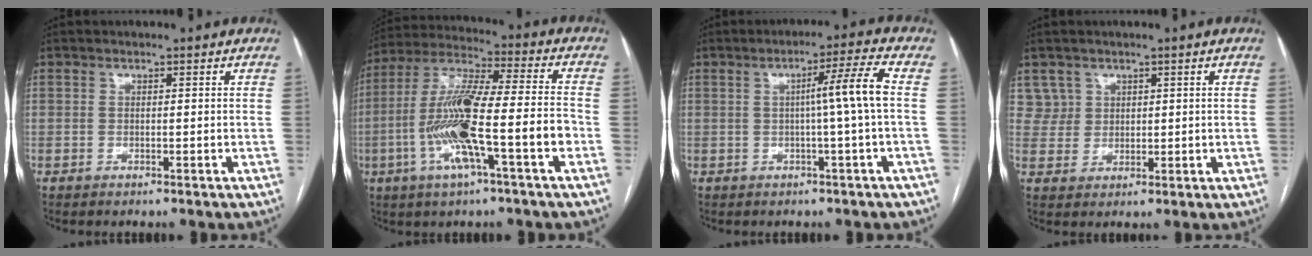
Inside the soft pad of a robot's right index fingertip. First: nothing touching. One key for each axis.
{"total": 16.3, "fx": -4.9, "fy": 1.3, "fz": 15.5, "tx": -0.297, "ty": 0.006, "tz": -0.088}
{"total": 6.3, "fx": 0.0, "fy": -1.6, "fz": 6.1, "tx": -0.092, "ty": 0.011, "tz": 0.003}
{"total": 3.9, "fx": 2.2, "fy": 3.3, "fz": -0.3, "tx": 0.020, "ty": 0.004, "tz": 0.042}